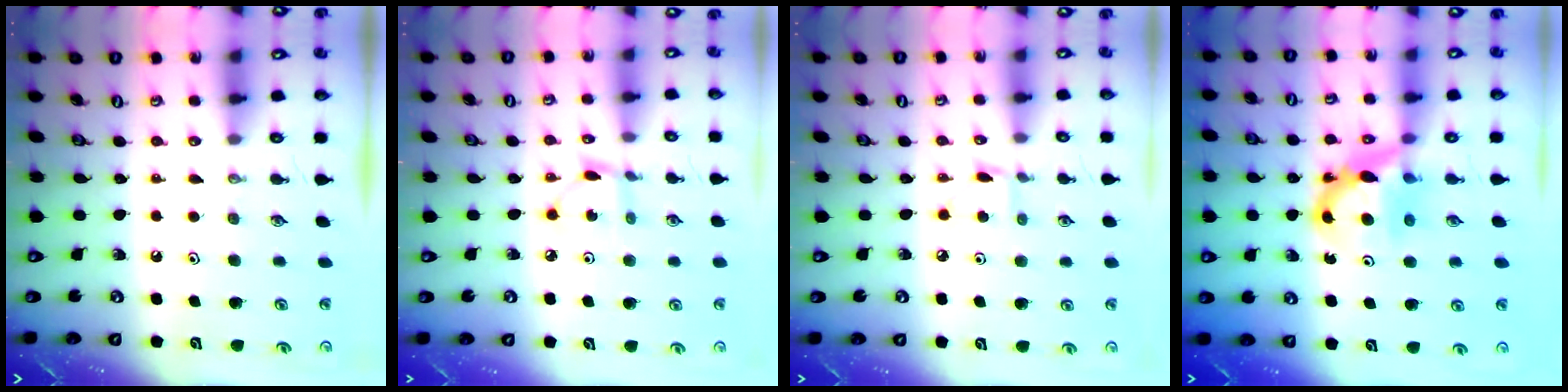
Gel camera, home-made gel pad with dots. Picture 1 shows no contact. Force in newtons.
{"total": 2.5, "press": 2.5, "slide": 0.1}
{"total": 3.4, "press": 3.4, "slide": 0.5}
{"total": 7.4, "press": 7.3, "slide": 0.6}